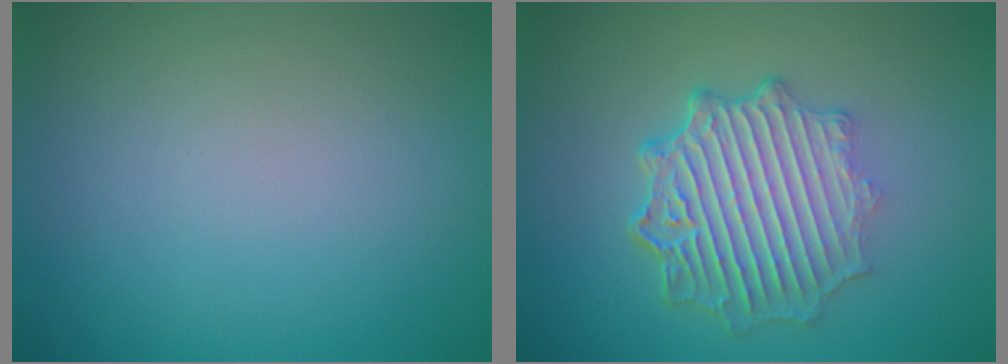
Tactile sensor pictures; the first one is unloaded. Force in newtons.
{"total": 6.9, "press": 5.2, "slide": 4.6}